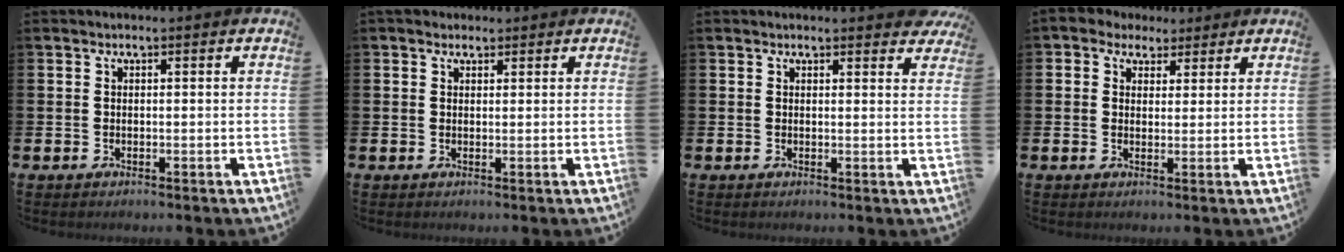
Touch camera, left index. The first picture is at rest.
{"total": 1.8, "force": [1.5, 1.0, 0.2], "torque": [0.009, -0.001, 0.025]}
{"total": 1.7, "force": [1.7, 0.2, 0.1], "torque": [0.012, -0.011, 0.029]}
{"total": 2.9, "force": [2.0, 2.0, -0.2], "torque": [-0.001, -0.005, 0.031]}